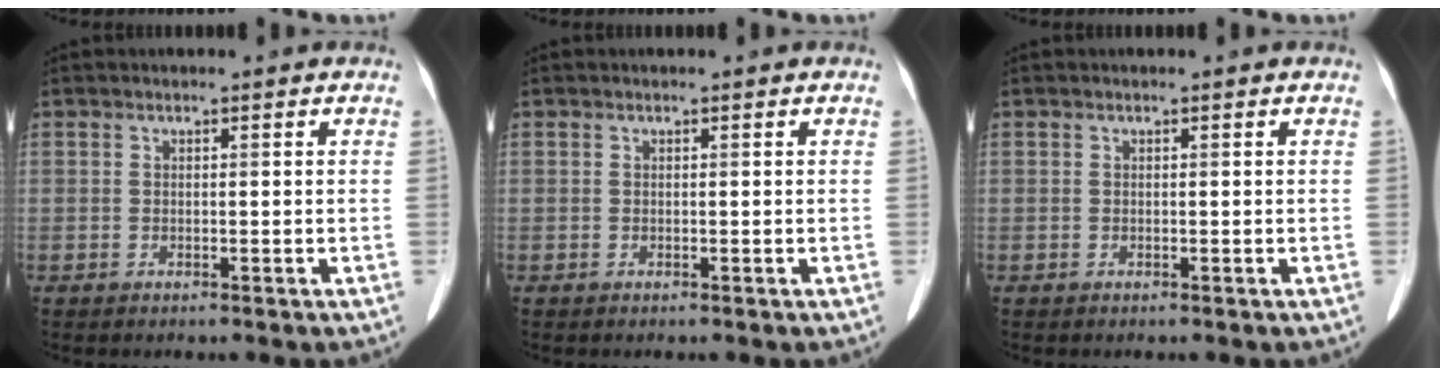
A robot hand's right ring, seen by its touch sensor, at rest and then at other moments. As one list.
[{"total": 0.0}, {"total": 0.0}]